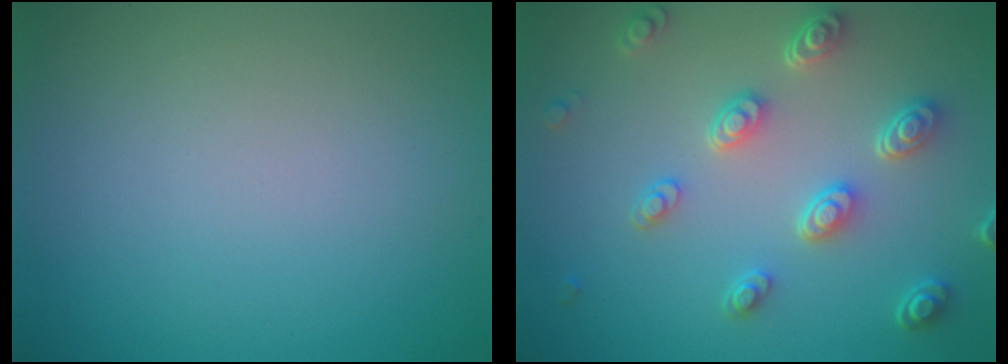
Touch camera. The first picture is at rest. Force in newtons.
{"total": 4.6, "press": 3.3, "slide": 3.1}